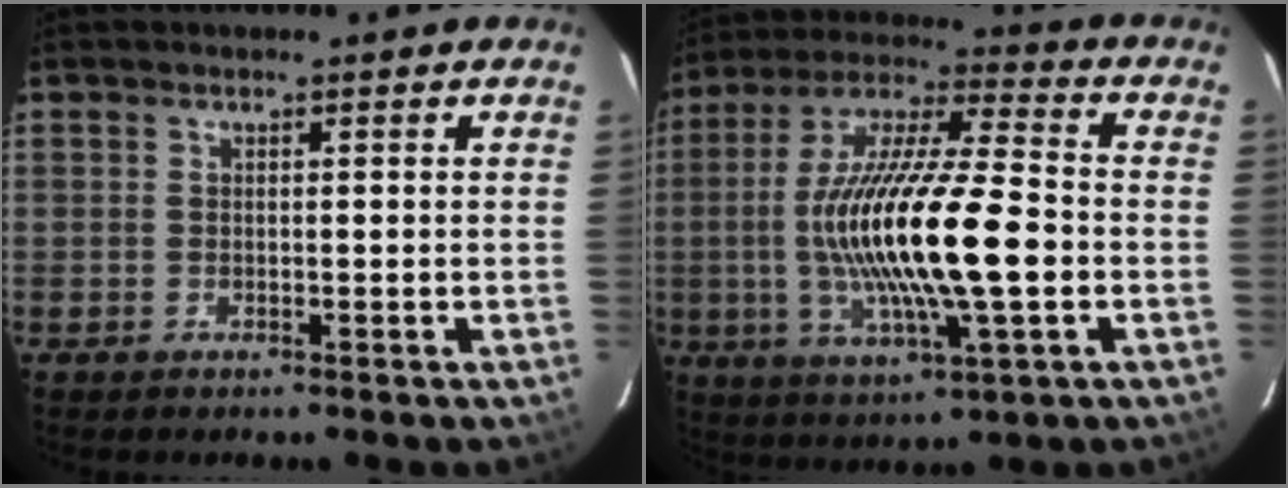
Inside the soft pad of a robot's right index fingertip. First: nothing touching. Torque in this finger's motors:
{"motor_torque": [1.68, -0.46, 1.05, 0.21]}